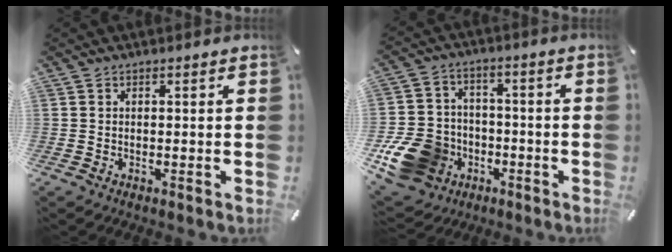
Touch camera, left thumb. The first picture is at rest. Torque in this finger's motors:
{"motor_torque": [0.86, 1.60, 0.31, 0.16, 0.23]}